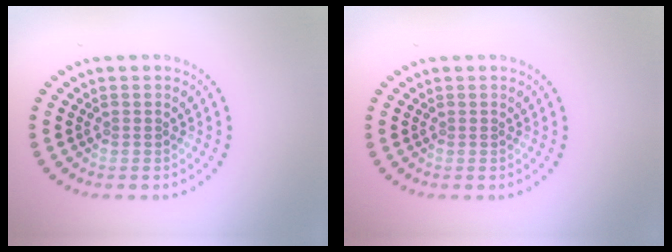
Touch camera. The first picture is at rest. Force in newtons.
{"total": 0.0}